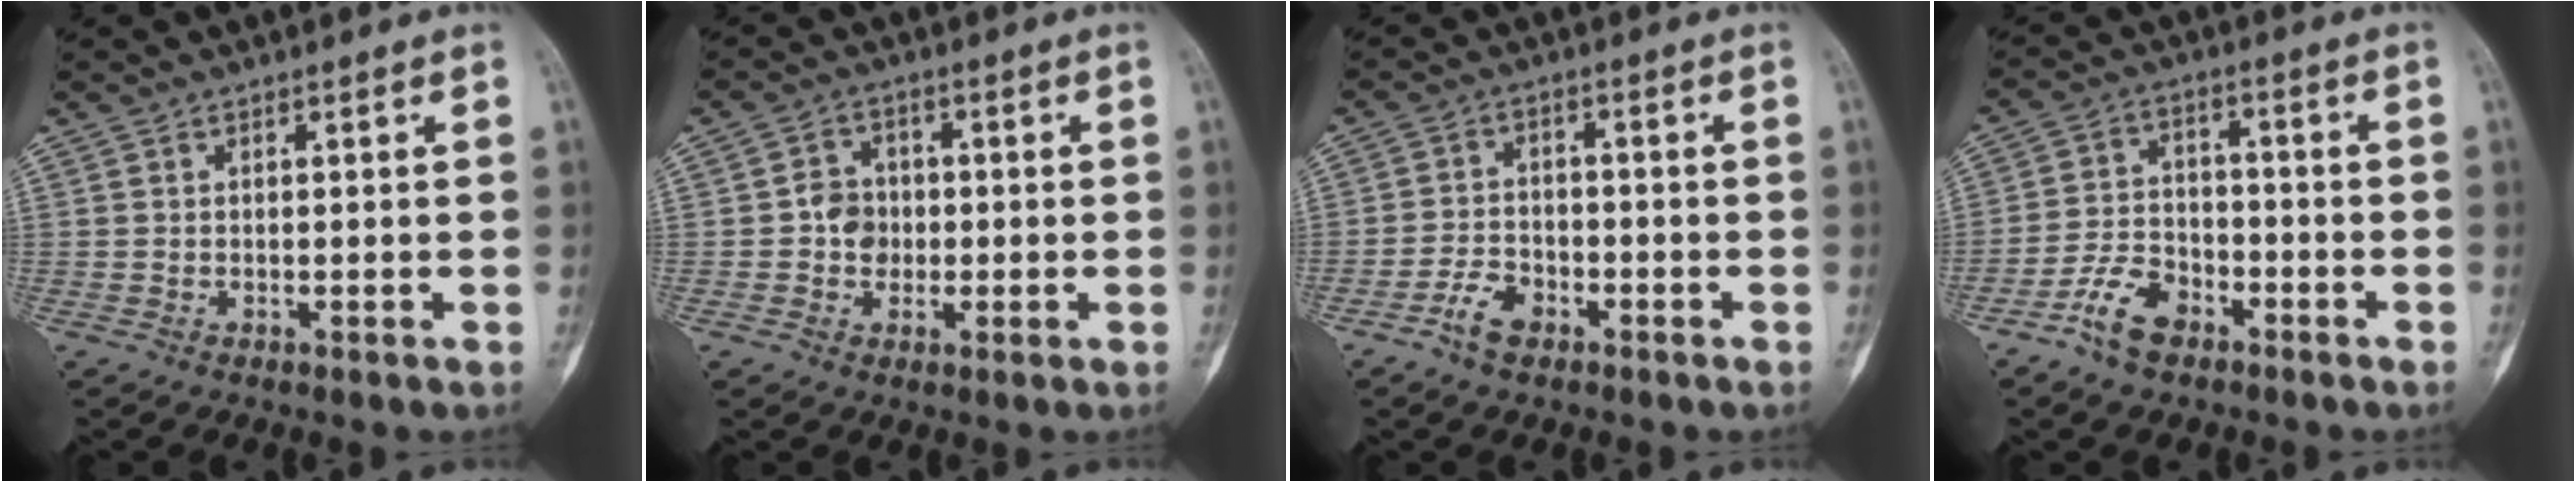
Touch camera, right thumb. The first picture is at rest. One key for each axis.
{"total": 4.9, "fx": -0.4, "fy": 4.3, "fz": 2.4, "tx": -0.012, "ty": 0.010, "tz": -0.014}
{"total": 5.0, "fx": -3.2, "fy": 2.8, "fz": 2.7, "tx": -0.041, "ty": 0.021, "tz": -0.059}
{"total": 7.9, "fx": -5.1, "fy": 4.4, "fz": 4.2, "tx": -0.071, "ty": 0.031, "tz": -0.098}